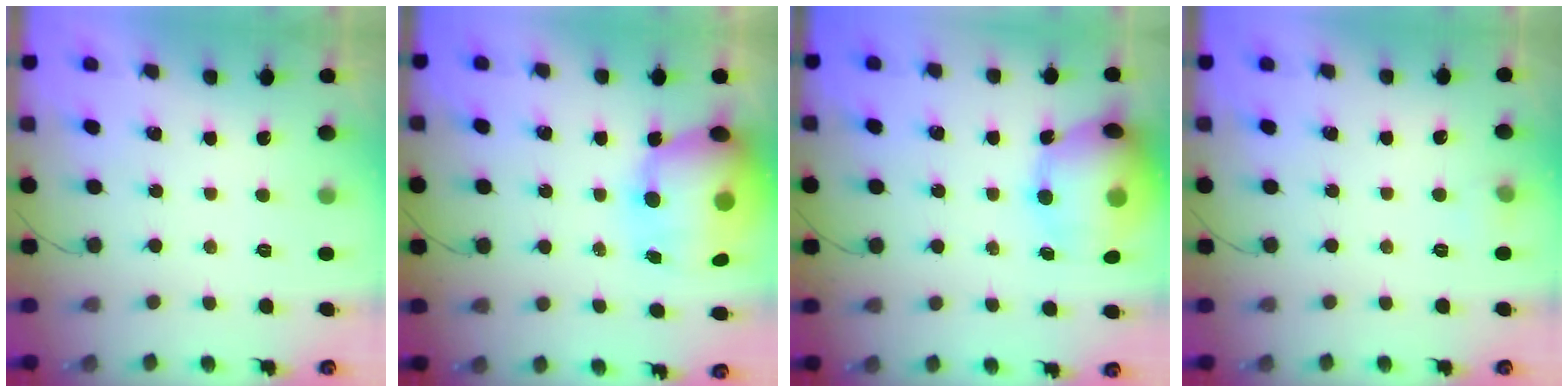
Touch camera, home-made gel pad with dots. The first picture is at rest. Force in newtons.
{"total": 17.2, "press": 16.7, "slide": 4.2}
{"total": 16.2, "press": 15.9, "slide": 3.1}
{"total": 4.8, "press": 4.5, "slide": 1.8}